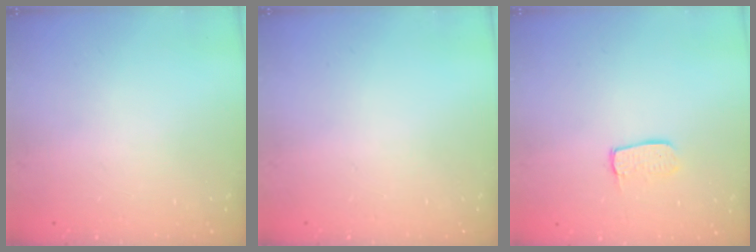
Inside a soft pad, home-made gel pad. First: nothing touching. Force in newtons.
{"total": 0.0}
{"total": 6.2, "press": 6.2, "slide": 0.4}